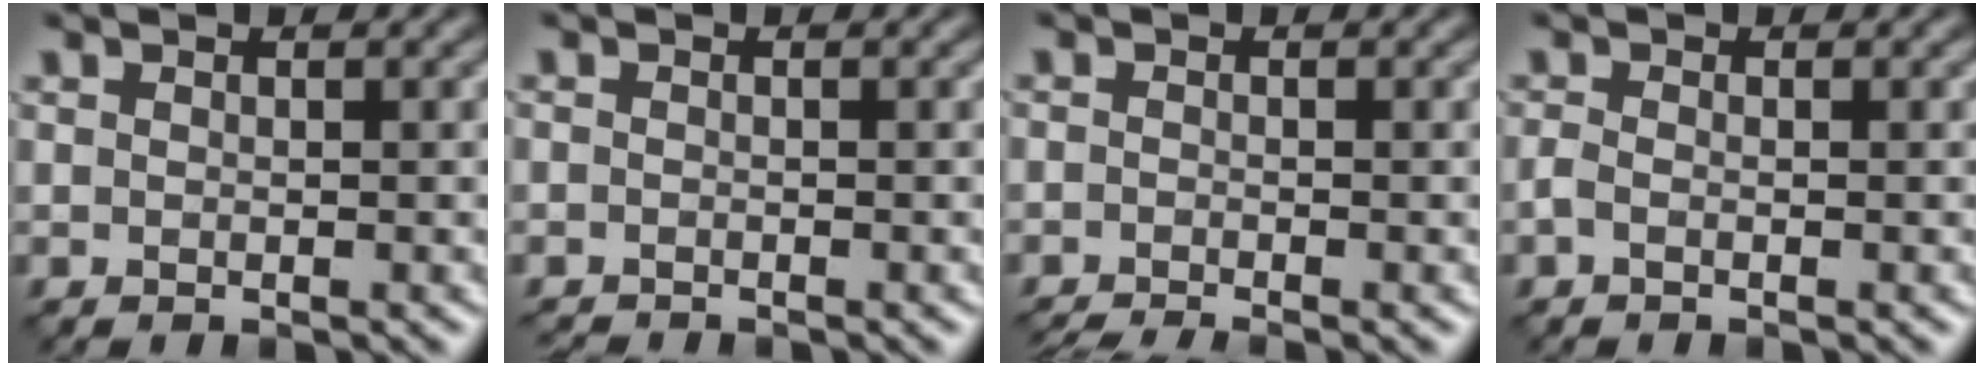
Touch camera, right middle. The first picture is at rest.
{"total": 1.1, "force": [-1.0, 0.1, 0.1], "torque": [-0.001, -0.009, -0.022]}
{"total": 2.4, "force": [-2.1, 0.2, 1.2], "torque": [-0.021, -0.009, -0.044]}
{"total": 0.9, "force": [-0.5, 0.4, 0.7], "torque": [-0.018, -0.003, -0.013]}